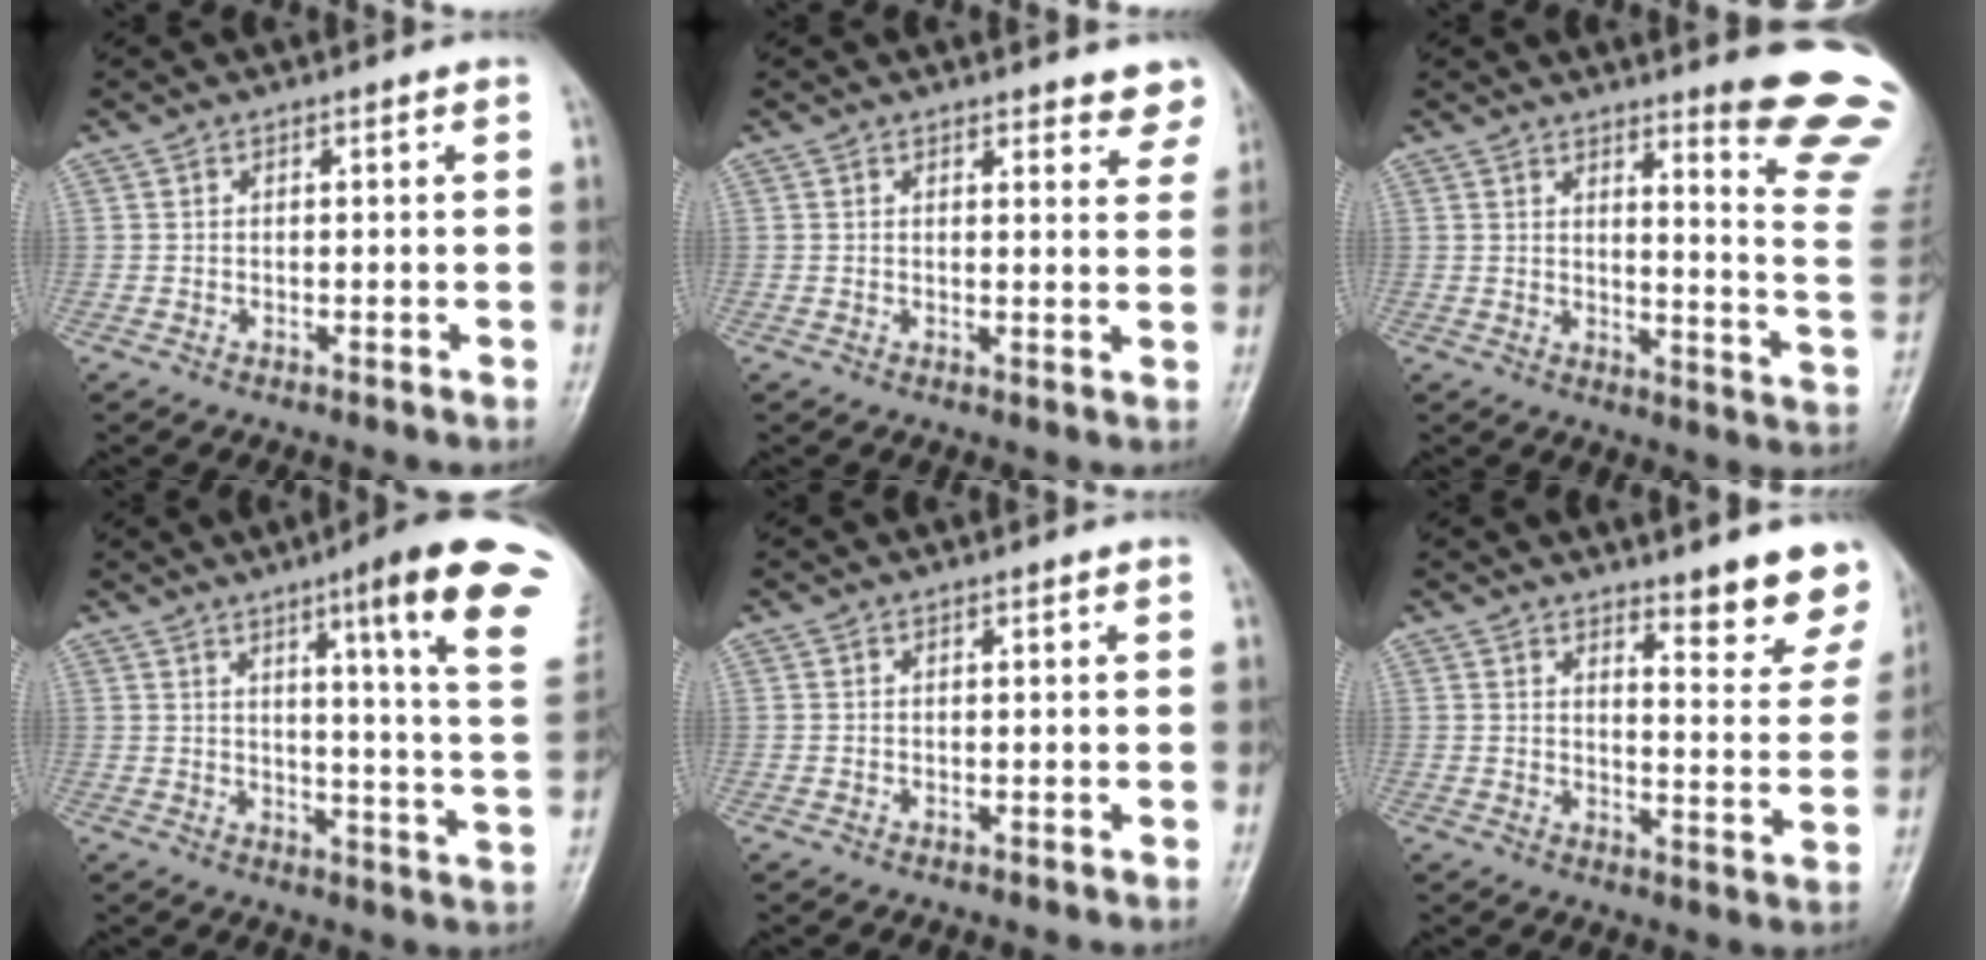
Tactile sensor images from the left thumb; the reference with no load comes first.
{"total": 5.3, "force": [4.8, 1.7, 1.5], "torque": [0.015, -0.025, 0.039]}
{"total": 14.7, "force": [11.4, 0.7, 9.3], "torque": [-0.094, -0.120, 0.134]}
{"total": 17.2, "force": [8.8, 1.1, 14.7], "torque": [-0.174, -0.042, 0.101]}
{"total": 0.0}
{"total": 9.4, "force": [7.9, 2.1, 4.7], "torque": [-0.027, -0.061, 0.091]}